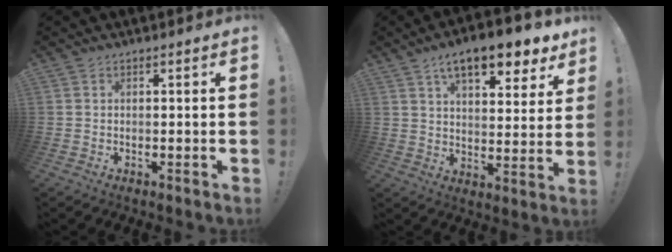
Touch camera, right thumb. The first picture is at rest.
{"total": 13.3, "force": [8.9, 4.7, 8.7], "torque": [-0.132, -0.051, 0.149]}